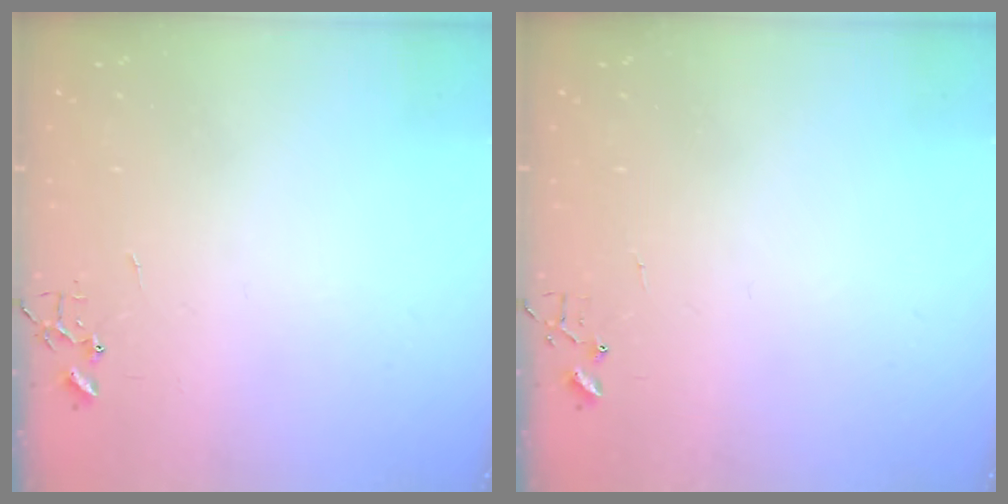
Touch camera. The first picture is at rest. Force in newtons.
{"total": 3.8, "press": 3.8, "slide": 0.5}